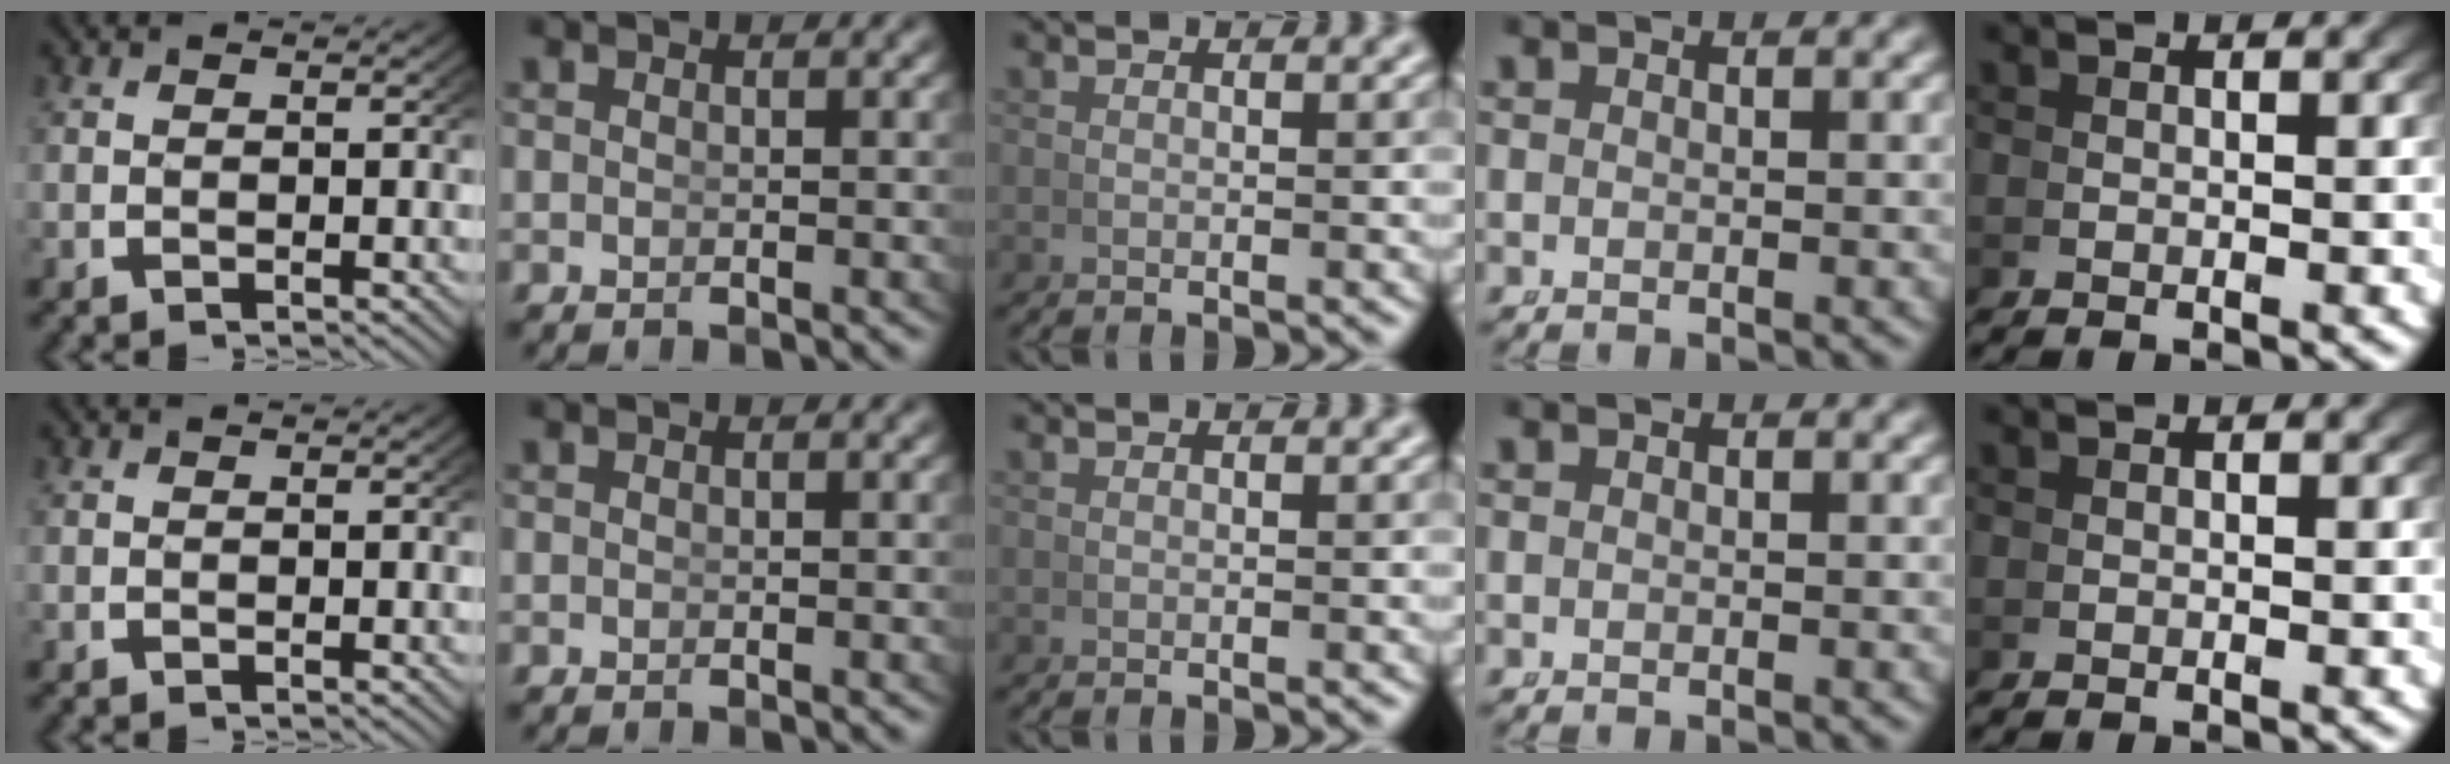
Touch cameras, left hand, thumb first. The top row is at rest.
{}